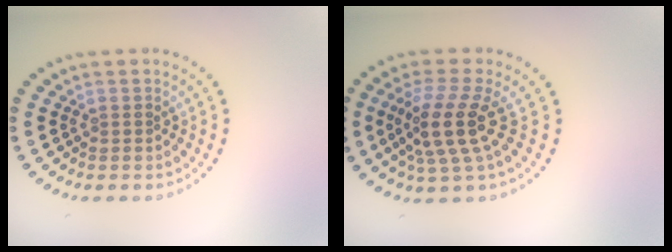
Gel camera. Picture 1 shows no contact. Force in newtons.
{"total": 4.2, "press": 3.5, "slide": 2.4}